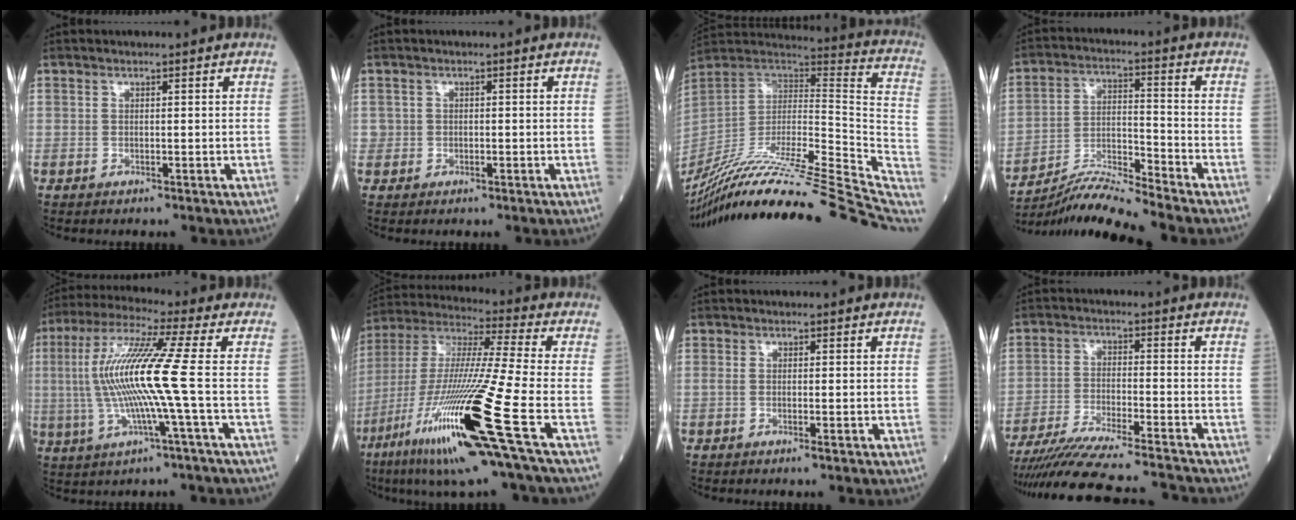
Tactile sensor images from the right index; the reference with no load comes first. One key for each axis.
{"total": 0.9, "fx": -0.1, "fy": 0.9, "fz": 0.1, "tx": 0.002, "ty": 0.005, "tz": -0.002}
{"total": 37.3, "fx": -31.1, "fy": 0.4, "fz": 20.7, "tx": -0.240, "ty": -0.051, "tz": -0.463}
{"total": 9.3, "fx": -8.5, "fy": -1.9, "fz": 3.1, "tx": -0.063, "ty": 0.001, "tz": -0.154}
{"total": 13.3, "fx": -0.4, "fy": -1.2, "fz": 13.2, "tx": -0.277, "ty": 0.006, "tz": -0.014}
{"total": 23.3, "fx": -9.5, "fy": -0.5, "fz": 21.3, "tx": -0.426, "ty": -0.050, "tz": -0.180}
{"total": 1.0, "fx": -0.5, "fy": -0.1, "fz": 0.9, "tx": -0.019, "ty": -0.001, "tz": -0.007}
{"total": 17.5, "fx": -16.1, "fy": -0.2, "fz": 6.9, "tx": -0.130, "ty": -0.030, "tz": -0.250}